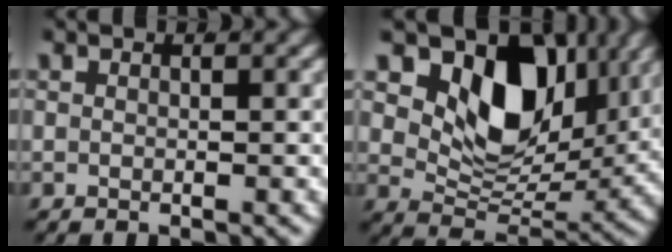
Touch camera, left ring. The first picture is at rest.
{"total": 12.7, "force": [4.2, 8.6, 8.3], "torque": [-0.142, -0.014, 0.070]}